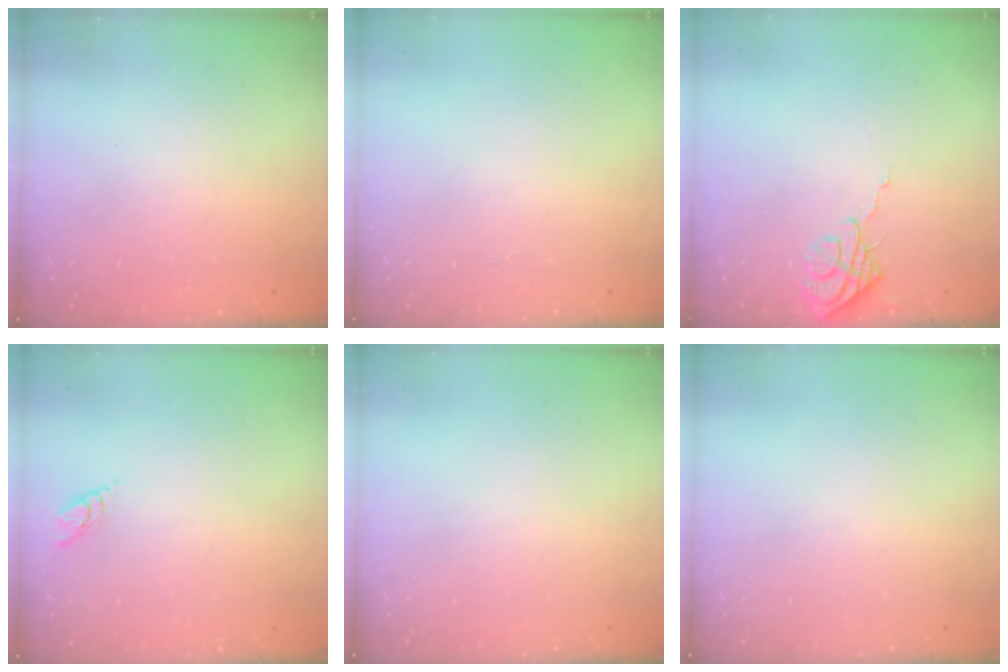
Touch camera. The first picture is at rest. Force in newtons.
{"total": 2.5, "press": 2.5, "slide": 0.3}
{"total": 7.6, "press": 7.6, "slide": 0.3}
{"total": 3.1, "press": 3.1, "slide": 0.2}
{"total": 0.0}
{"total": 0.0}